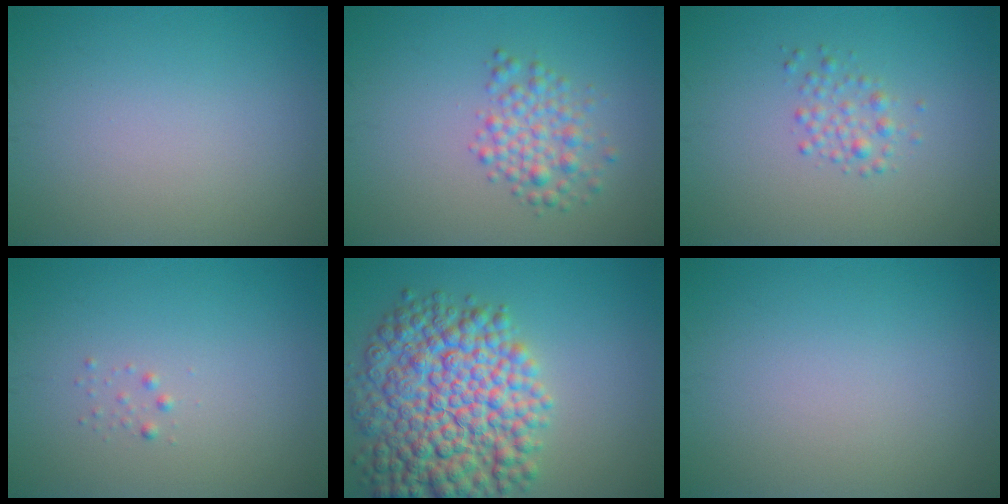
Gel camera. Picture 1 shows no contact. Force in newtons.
{"total": 2.9, "press": 2.9, "slide": 0.1}
{"total": 1.6, "press": 1.6, "slide": 0.0}
{"total": 0.6, "press": 0.6, "slide": 0.0}
{"total": 11.6, "press": 11.6, "slide": 0.3}
{"total": 0.0}